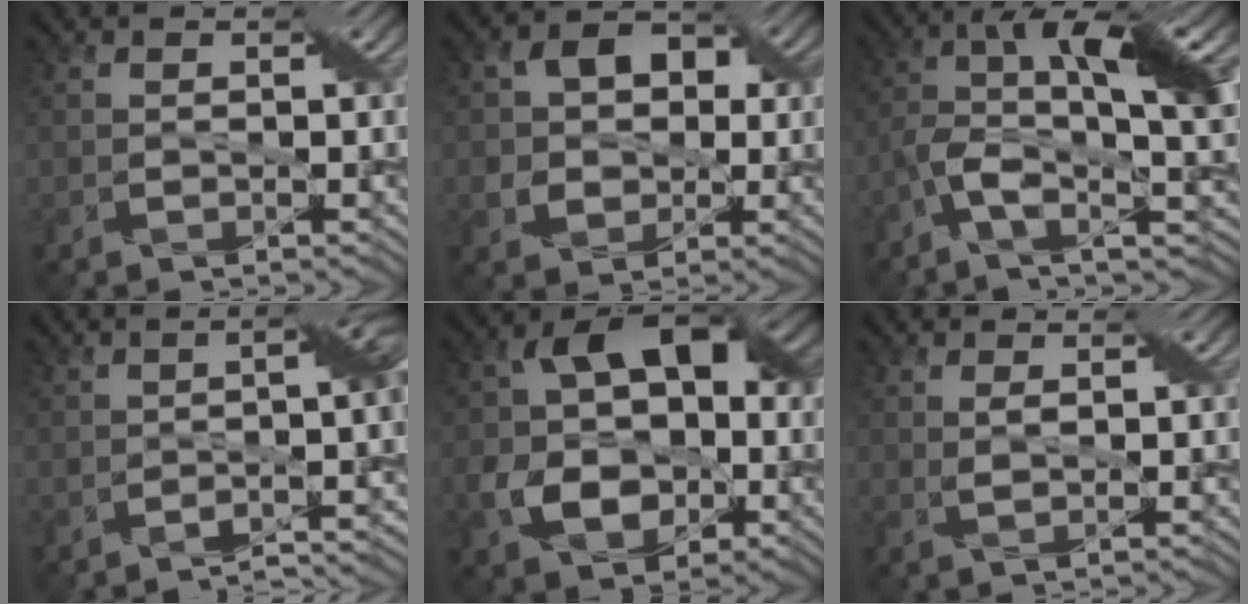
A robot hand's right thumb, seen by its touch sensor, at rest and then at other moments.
{"total": 7.6, "force": [1.1, 6.2, 4.1], "torque": [-0.087, 0.017, 0.009]}
{"total": 11.5, "force": [-1.7, 3.6, 10.8], "torque": [-0.199, 0.003, -0.039]}
{"total": 10.6, "force": [-4.1, 2.7, 9.4], "torque": [-0.086, 0.011, -0.071]}
{"total": 12.0, "force": [-1.2, 8.6, 8.2], "torque": [-0.139, -0.001, -0.032]}
{"total": 1.3, "force": [0.4, 0.5, 1.1], "torque": [-0.029, 0.000, 0.010]}